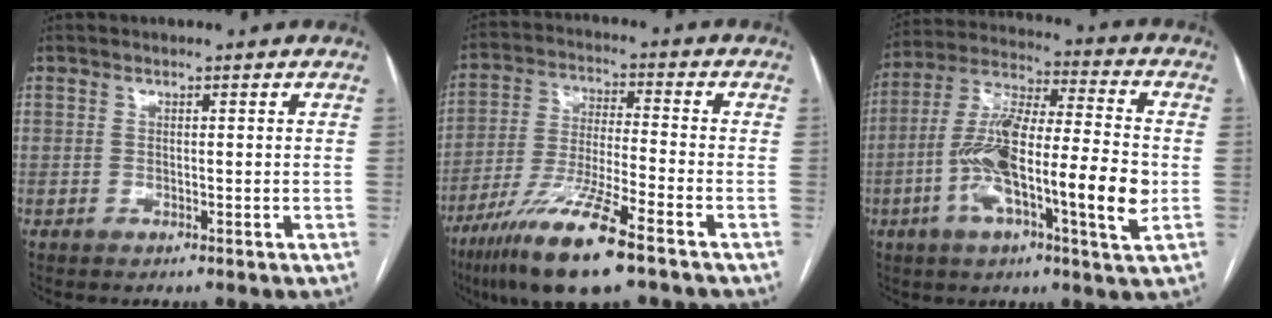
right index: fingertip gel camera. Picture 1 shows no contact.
{"total": 14.2, "force": [-9.0, 1.0, 11.0], "torque": [-0.223, -0.036, -0.165]}
{"total": 17.8, "force": [-3.5, 2.6, 17.2], "torque": [-0.311, 0.003, -0.066]}